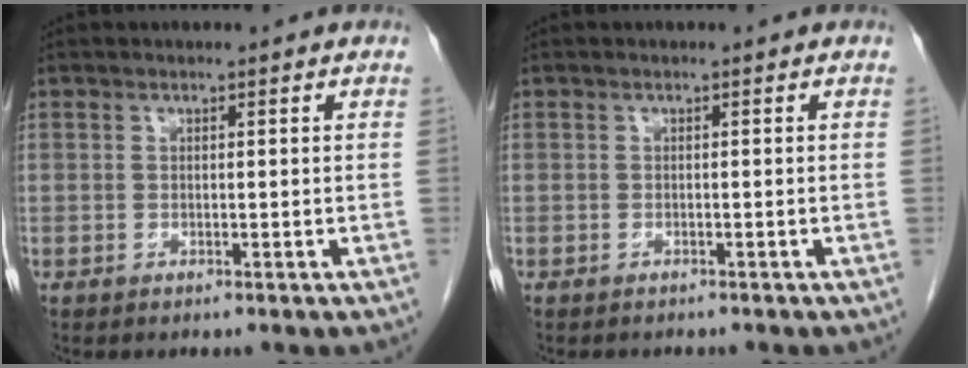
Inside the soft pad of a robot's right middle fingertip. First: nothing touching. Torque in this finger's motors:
{"motor_torque": [0.02, -0.01, 0.00, 0.00]}